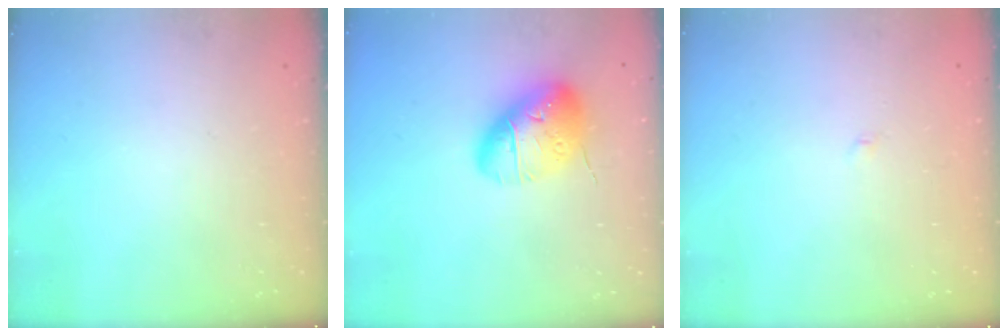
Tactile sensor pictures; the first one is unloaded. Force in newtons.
{"total": 16.2, "press": 16.0, "slide": 3.0}
{"total": 2.0, "press": 2.0, "slide": 0.2}